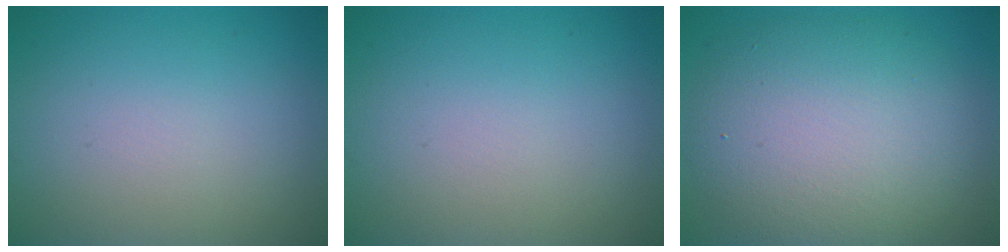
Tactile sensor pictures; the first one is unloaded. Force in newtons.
{"total": 0.0}
{"total": 10.5, "press": 10.5, "slide": 0.1}